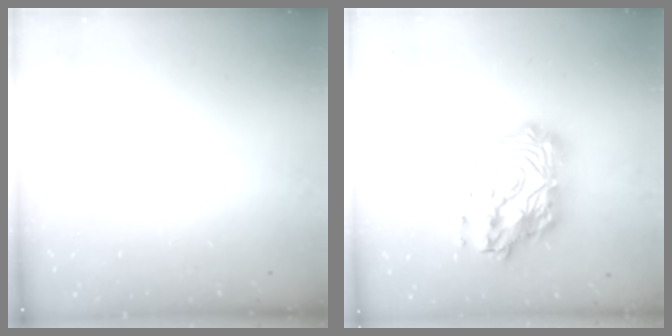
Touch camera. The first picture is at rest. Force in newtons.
{"total": 23.4, "press": 23.3, "slide": 2.1}